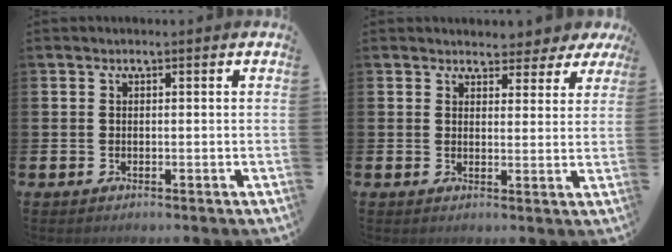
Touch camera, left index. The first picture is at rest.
{"total": 3.9, "force": [3.6, 1.5, 0.3], "torque": [-0.005, -0.022, 0.063]}